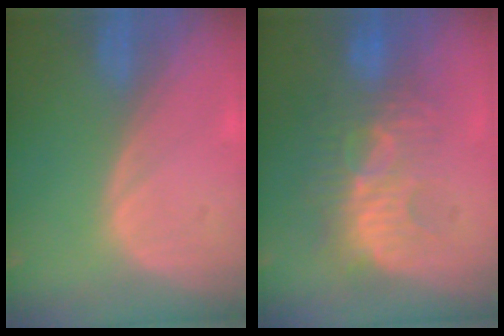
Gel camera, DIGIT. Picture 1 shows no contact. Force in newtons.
{"total": 9.2, "press": 8.8, "slide": 2.8}